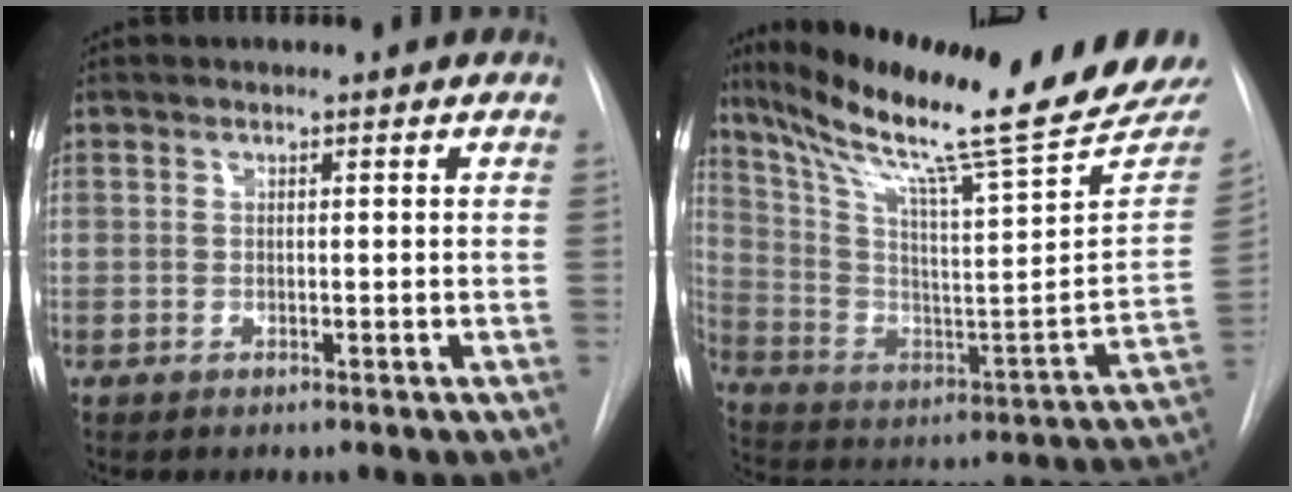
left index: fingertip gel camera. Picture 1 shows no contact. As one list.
[{"total": 29.4, "force": [24.0, 1.8, 16.9], "torque": [-0.284, -0.068, 0.347]}]